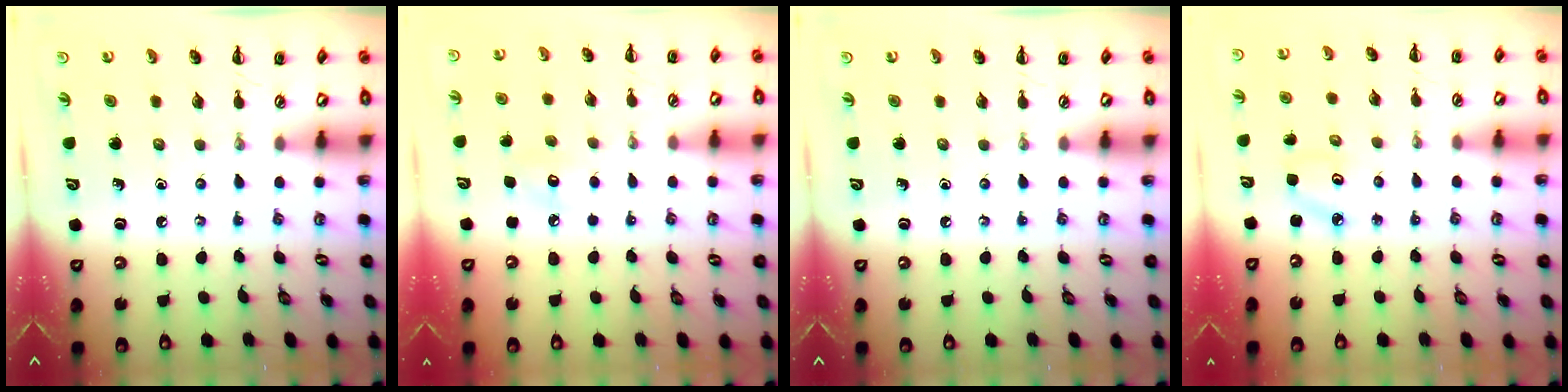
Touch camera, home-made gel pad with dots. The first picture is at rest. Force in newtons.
{"total": 6.2, "press": 6.0, "slide": 1.6}
{"total": 0.0}
{"total": 2.9, "press": 2.8, "slide": 0.5}